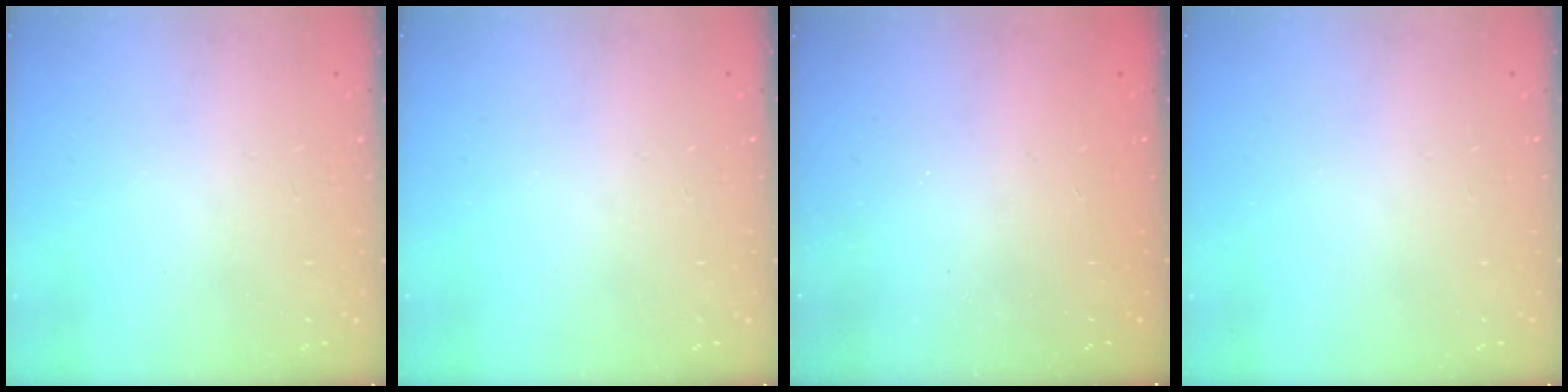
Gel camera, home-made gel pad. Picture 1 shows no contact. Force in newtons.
{"total": 0.0}
{"total": 2.5, "press": 2.3, "slide": 0.8}
{"total": 0.0}